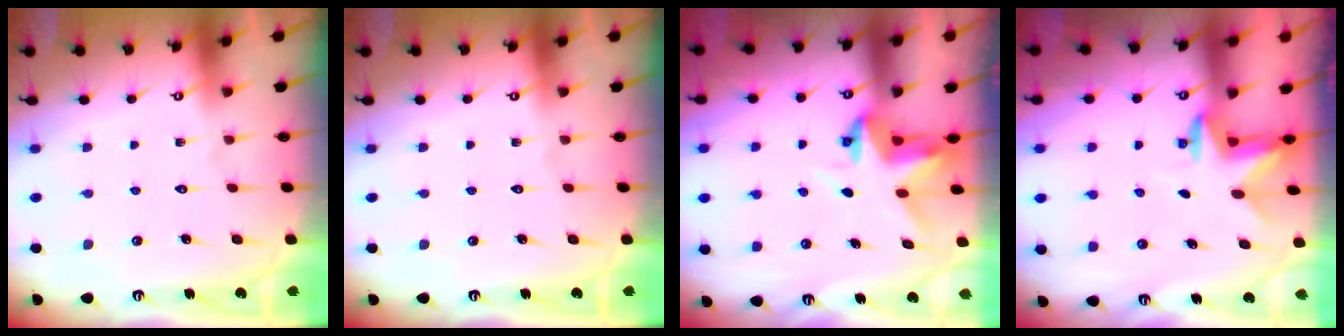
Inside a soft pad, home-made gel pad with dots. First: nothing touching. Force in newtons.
{"total": 0.0}
{"total": 4.3, "press": 4.3, "slide": 0.2}
{"total": 2.6, "press": 2.6, "slide": 0.4}